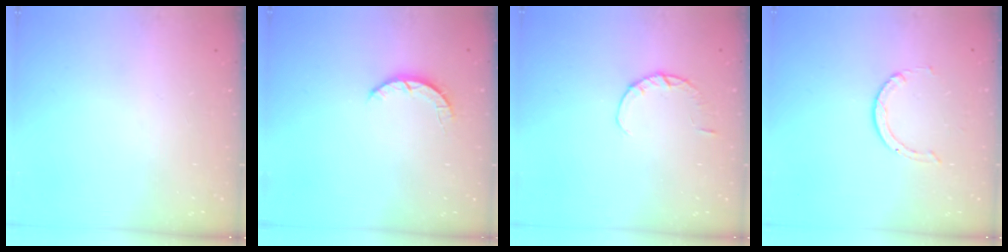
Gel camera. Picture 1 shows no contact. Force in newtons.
{"total": 2.5, "press": 2.4, "slide": 0.4}
{"total": 2.9, "press": 2.8, "slide": 0.4}
{"total": 1.5, "press": 1.5, "slide": 0.2}